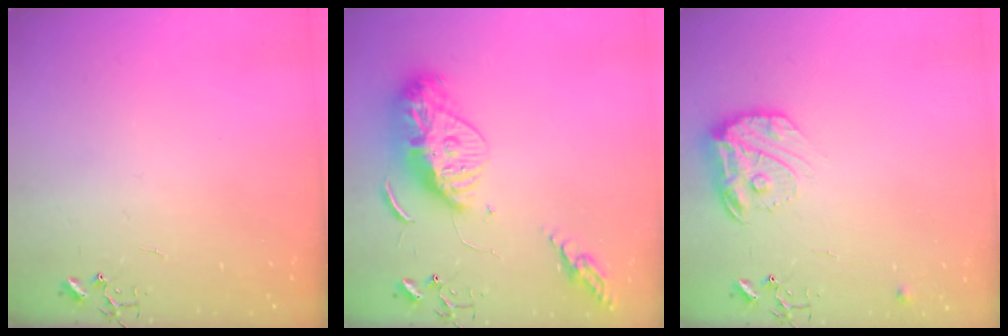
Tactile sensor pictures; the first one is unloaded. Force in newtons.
{"total": 14.4, "press": 14.3, "slide": 1.3}
{"total": 14.5, "press": 14.4, "slide": 0.8}